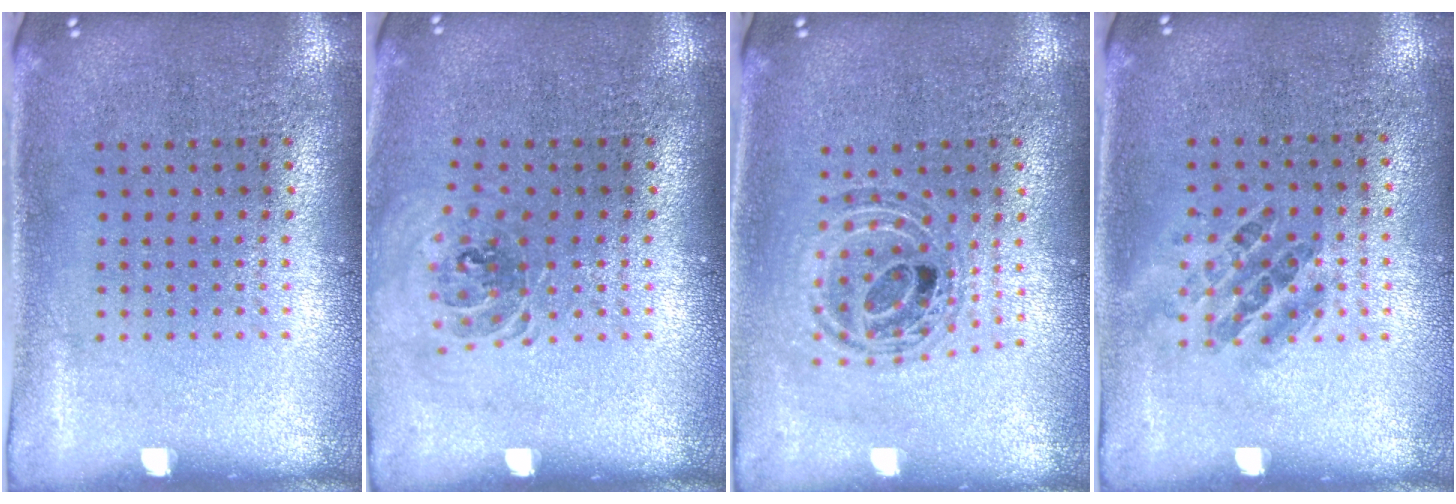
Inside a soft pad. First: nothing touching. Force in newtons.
{"total": 0.9, "press": 0.8, "slide": 0.2}
{"total": 0.8, "press": 0.8, "slide": 0.2}
{"total": 0.9, "press": 0.8, "slide": 0.5}